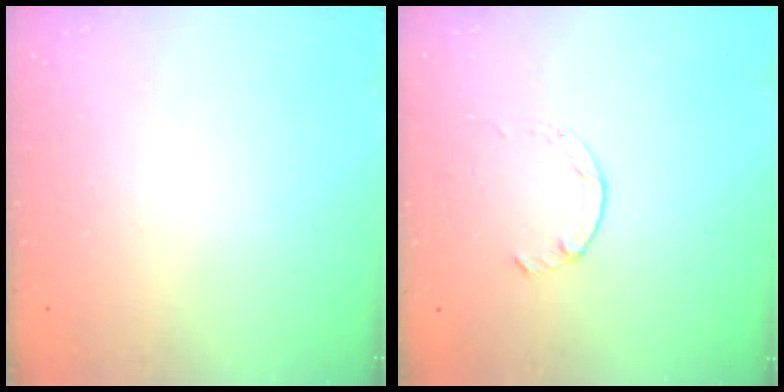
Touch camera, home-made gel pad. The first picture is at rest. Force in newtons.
{"total": 1.0, "press": 1.0, "slide": 0.3}